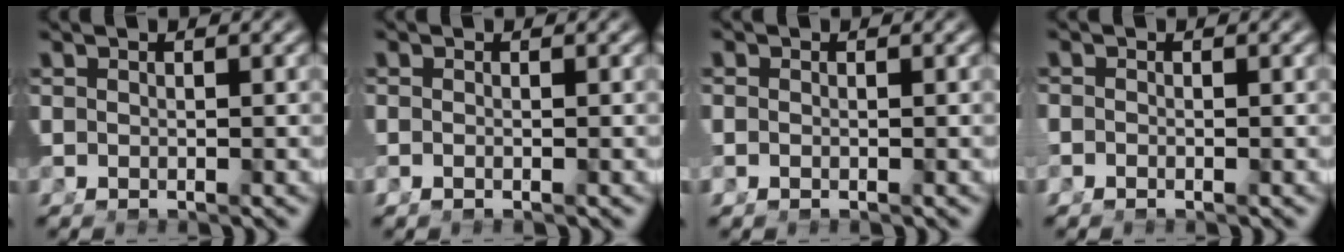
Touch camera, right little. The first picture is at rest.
{"total": 1.3, "force": [-0.5, 0.8, 0.9], "torque": [-0.027, -0.003, -0.012]}
{"total": 1.7, "force": [-0.6, 1.4, 0.8], "torque": [-0.032, -0.009, -0.010]}
{"total": 1.4, "force": [-0.8, 1.0, 0.6], "torque": [-0.025, -0.007, -0.016]}